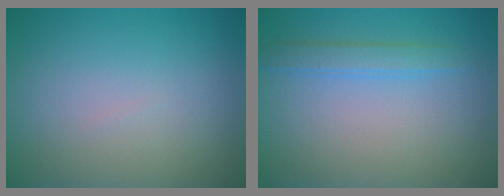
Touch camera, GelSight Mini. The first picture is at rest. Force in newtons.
{"total": 1.9, "press": 1.9, "slide": 0.1}